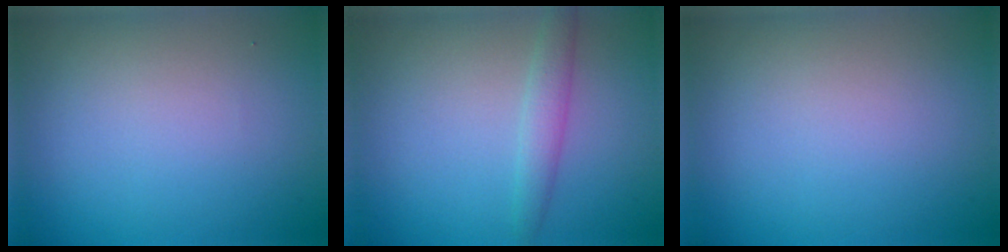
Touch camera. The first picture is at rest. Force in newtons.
{"total": 2.0, "press": 2.0, "slide": 0.0}
{"total": 0.0}